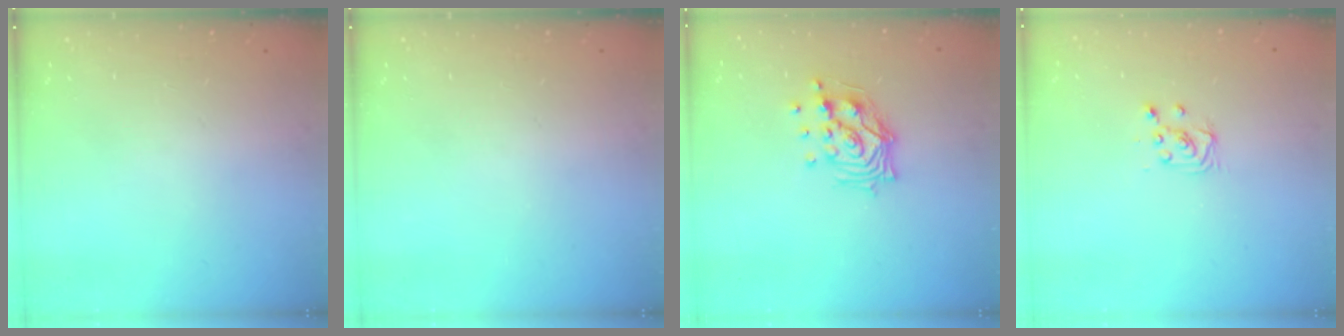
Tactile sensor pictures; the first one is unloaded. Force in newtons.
{"total": 0.0}
{"total": 12.0, "press": 12.0, "slide": 0.9}
{"total": 3.8, "press": 3.8, "slide": 0.3}